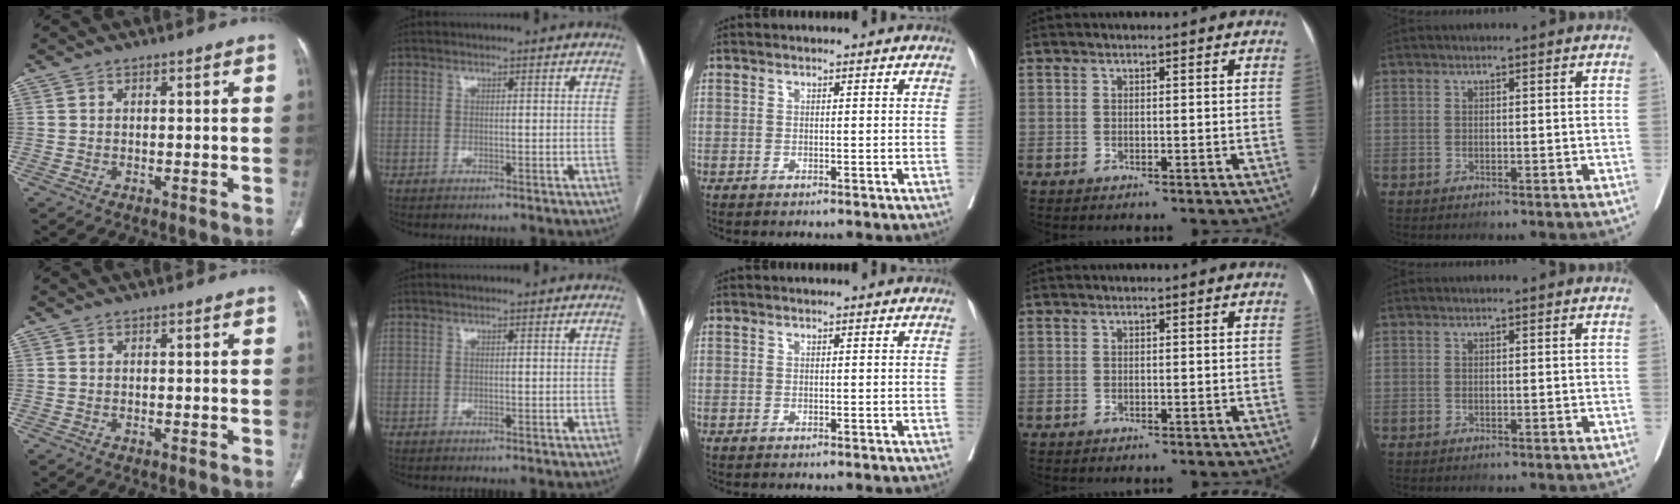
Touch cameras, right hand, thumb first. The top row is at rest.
{}